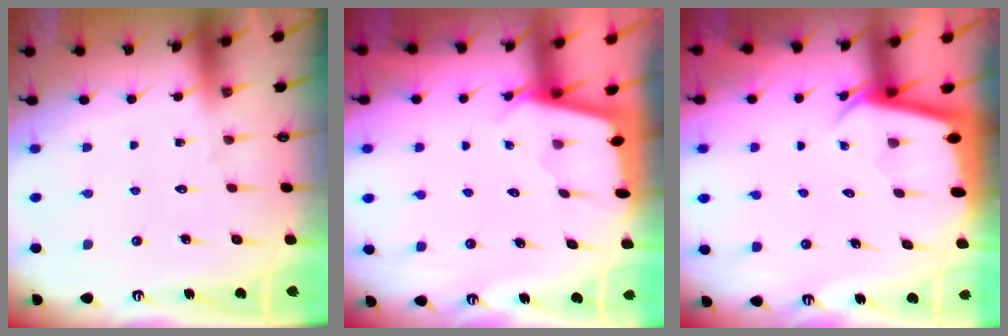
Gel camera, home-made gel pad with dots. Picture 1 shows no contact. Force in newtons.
{"total": 1.9, "press": 1.9, "slide": 0.2}
{"total": 2.4, "press": 2.4, "slide": 0.2}